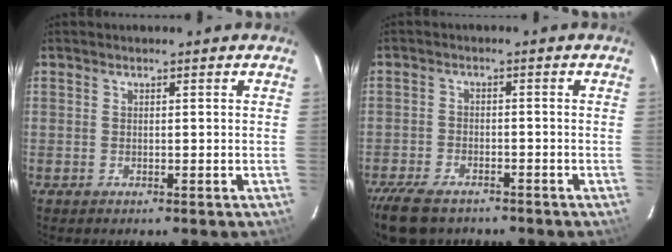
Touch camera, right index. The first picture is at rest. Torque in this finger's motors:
{"motor_torque": [0.82, -0.62, 0.33, 0.07]}